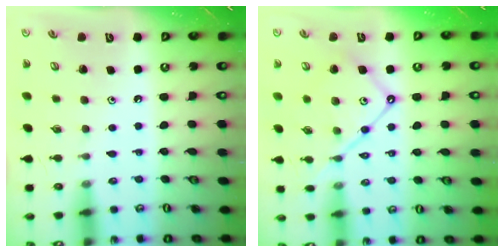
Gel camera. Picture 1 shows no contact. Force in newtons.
{"total": 12.2, "press": 12.2, "slide": 1.1}